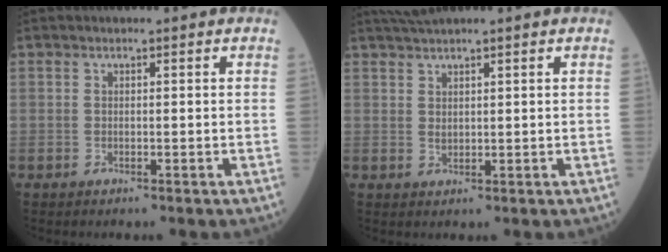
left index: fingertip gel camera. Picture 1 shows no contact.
{"total": 2.8, "force": [2.4, 0.2, 1.5], "torque": [-0.032, 0.007, 0.054]}